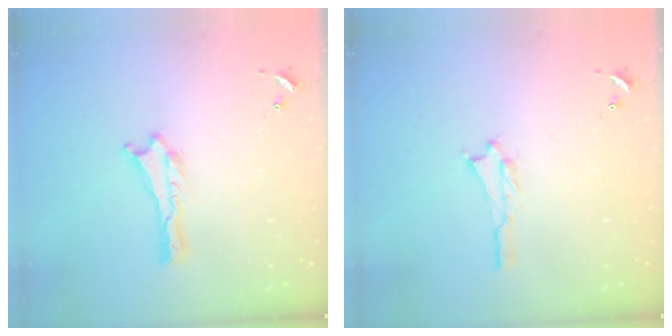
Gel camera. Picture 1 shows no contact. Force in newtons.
{"total": 0.8, "press": 0.8, "slide": 0.2}